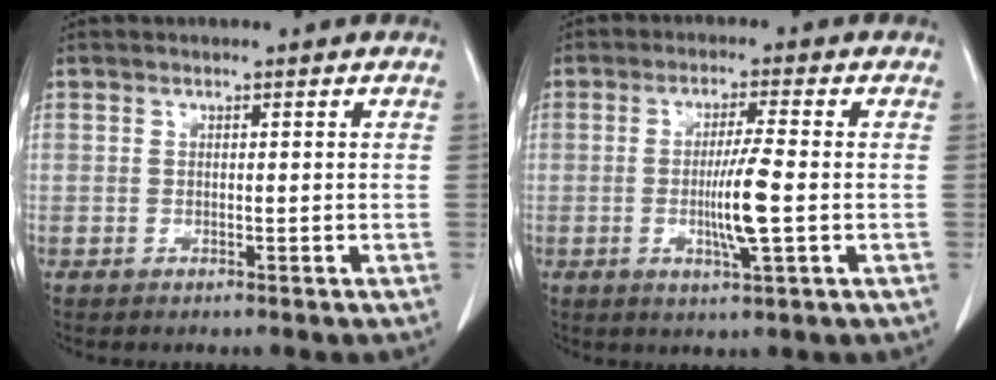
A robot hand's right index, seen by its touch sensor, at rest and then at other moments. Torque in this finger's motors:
{"motor_torque": [1.26, 0.40, 0.19, 0.12]}